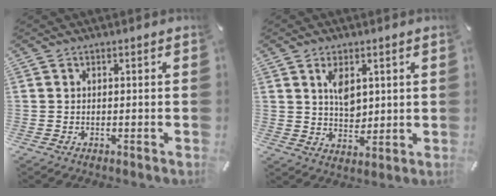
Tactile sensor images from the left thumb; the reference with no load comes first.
{"total": 6.4, "force": [2.6, 4.3, 3.9], "torque": [-0.056, -0.010, 0.043]}